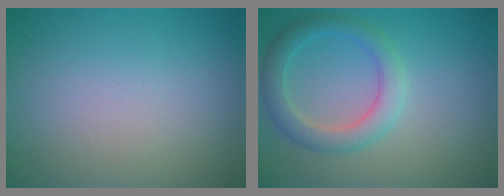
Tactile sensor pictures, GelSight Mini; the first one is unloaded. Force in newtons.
{"total": 3.3, "press": 3.3, "slide": 0.2}